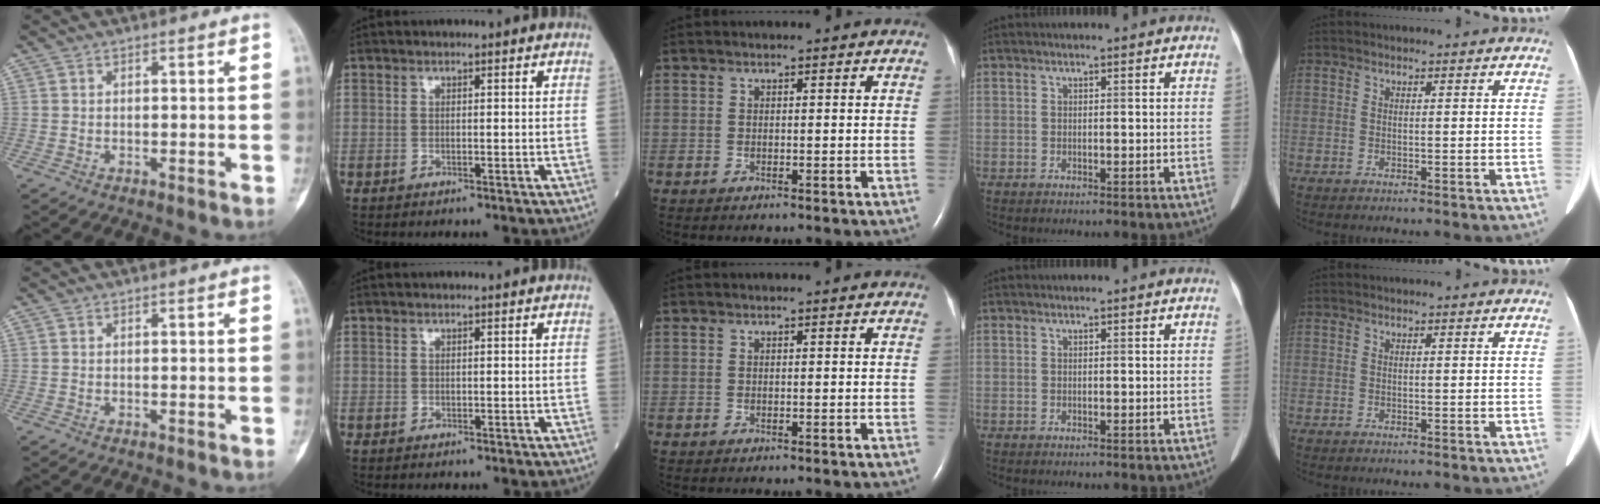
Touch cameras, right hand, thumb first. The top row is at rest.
{}